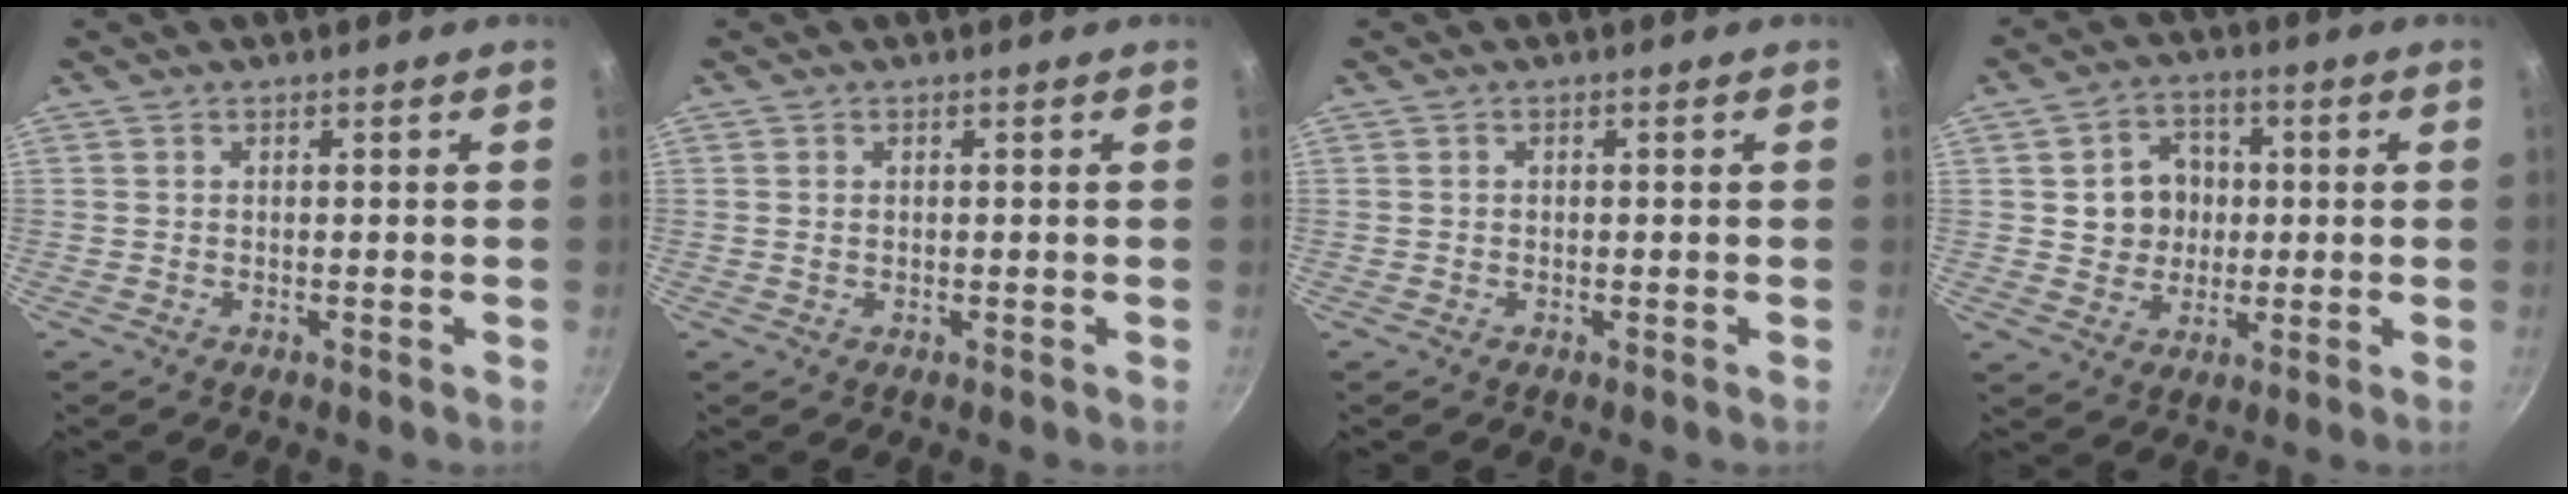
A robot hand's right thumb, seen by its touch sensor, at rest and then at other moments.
{"total": 0.9, "force": [0.1, 0.7, 0.6], "torque": [-0.009, 0.002, 0.001]}
{"total": 0.0}
{"total": 8.5, "force": [0.9, 7.6, 3.9], "torque": [-0.026, 0.008, 0.014]}